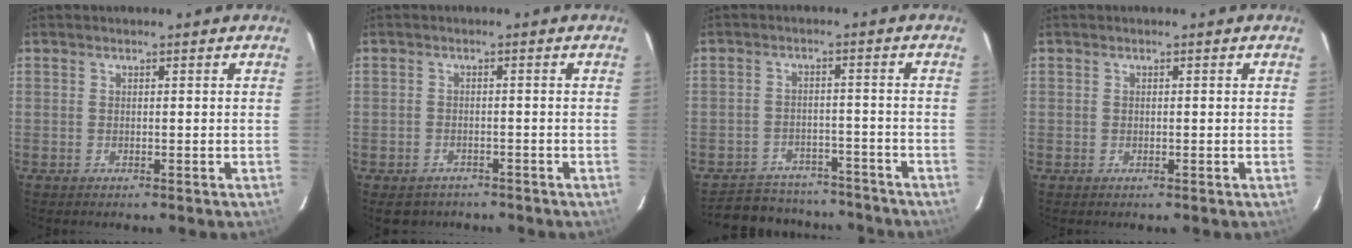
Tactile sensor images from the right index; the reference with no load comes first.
{"total": 4.5, "force": [-3.4, 2.9, 1.1], "torque": [-0.029, -0.001, -0.045]}
{"total": 16.0, "force": [-13.8, 6.4, 4.7], "torque": [-0.117, 0.025, -0.177]}
{"total": 0.0}